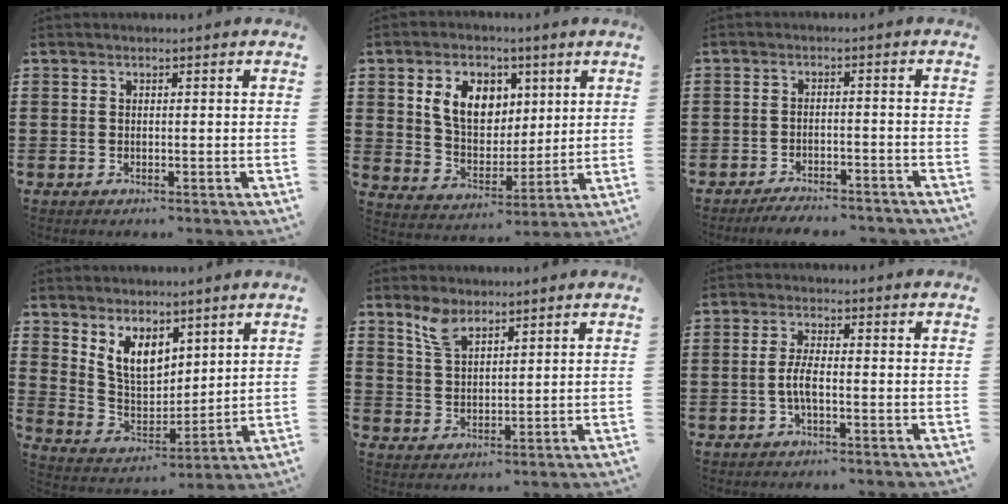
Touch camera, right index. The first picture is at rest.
{"total": 8.9, "force": [3.2, 6.4, 5.2], "torque": [-0.114, 0.017, 0.058]}
{"total": 3.0, "force": [-3.0, 0.3, 0.5], "torque": [-0.012, 0.002, -0.060]}
{"total": 7.1, "force": [4.4, 4.1, 3.7], "torque": [-0.094, -0.006, 0.085]}
{"total": 5.1, "force": [3.7, 2.2, 2.8], "torque": [-0.066, 0.003, 0.071]}
{"total": 3.5, "force": [-0.9, 0.9, 3.2], "torque": [-0.080, -0.006, -0.024]}